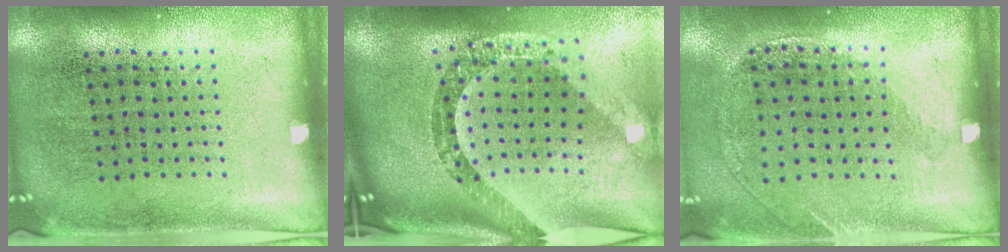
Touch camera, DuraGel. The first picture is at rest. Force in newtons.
{"total": 3.5, "press": 2.5, "slide": 2.5}
{"total": 1.2, "press": 1.1, "slide": 0.5}